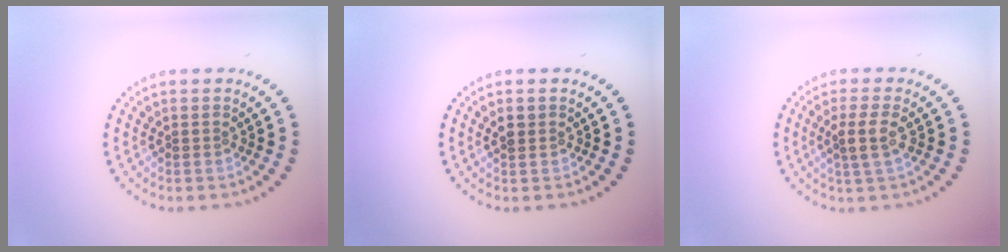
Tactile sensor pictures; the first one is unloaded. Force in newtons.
{"total": 1.2, "press": 1.1, "slide": 0.4}
{"total": 2.3, "press": 2.0, "slide": 1.2}